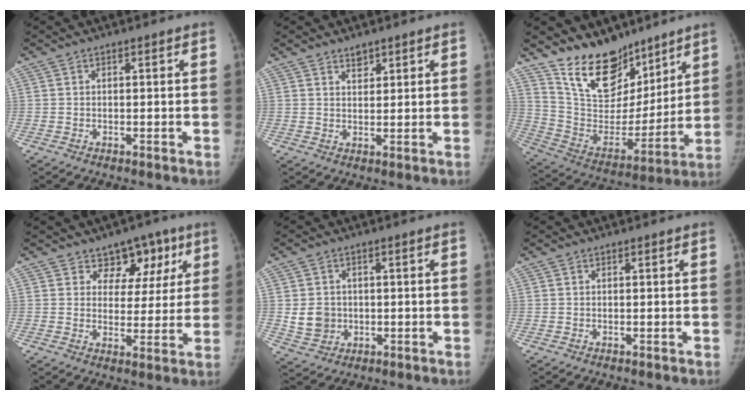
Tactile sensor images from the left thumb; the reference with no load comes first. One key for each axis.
{"total": 2.4, "fx": 1.8, "fy": 1.3, "fz": 0.9, "tx": -0.002, "ty": -0.013, "tz": 0.030}
{"total": 18.7, "fx": 14.6, "fy": 9.4, "fz": 6.9, "tx": -0.068, "ty": -0.094, "tz": 0.263}
{"total": 8.5, "fx": 5.1, "fy": 6.1, "fz": 2.9, "tx": 0.012, "ty": -0.018, "tz": 0.071}
{"total": 5.7, "fx": 0.0, "fy": 5.0, "fz": 2.6, "tx": -0.027, "ty": -0.002, "tz": 0.010}
{"total": 0.0}